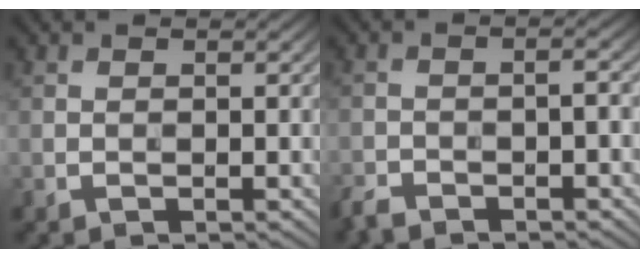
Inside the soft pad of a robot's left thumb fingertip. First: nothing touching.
{"total": 3.9, "force": [-3.3, 0.9, 2.0], "torque": [-0.038, -0.001, -0.066]}